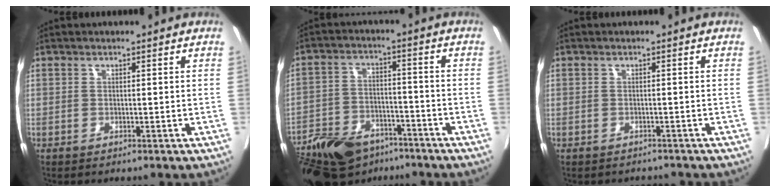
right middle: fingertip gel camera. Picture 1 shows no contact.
{"total": 20.8, "force": [-14.6, 10.9, 10.0], "torque": [-0.240, -0.017, -0.235]}
{"total": 2.2, "force": [-2.1, 0.7, 0.5], "torque": [-0.013, -0.010, -0.025]}